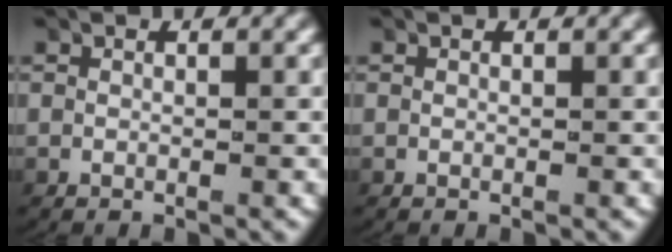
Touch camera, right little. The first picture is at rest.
{"total": 0.0}